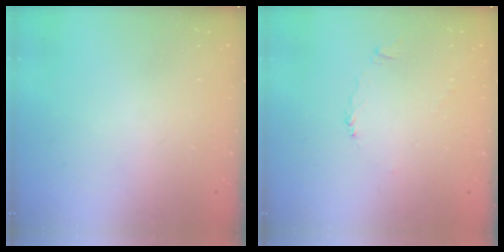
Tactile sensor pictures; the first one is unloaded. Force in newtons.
{"total": 2.2, "press": 2.2, "slide": 0.4}